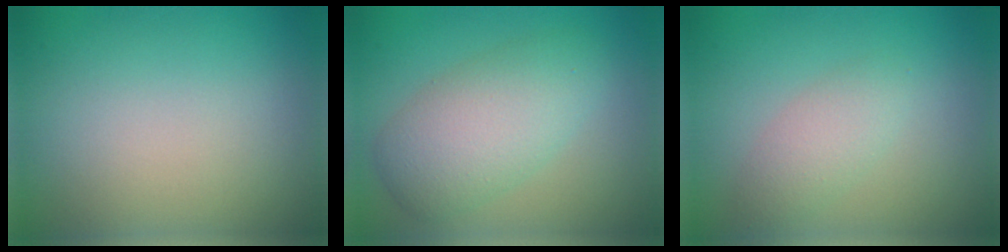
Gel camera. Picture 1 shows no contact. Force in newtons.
{"total": 5.6, "press": 5.6, "slide": 0.2}
{"total": 2.2, "press": 2.2, "slide": 0.2}